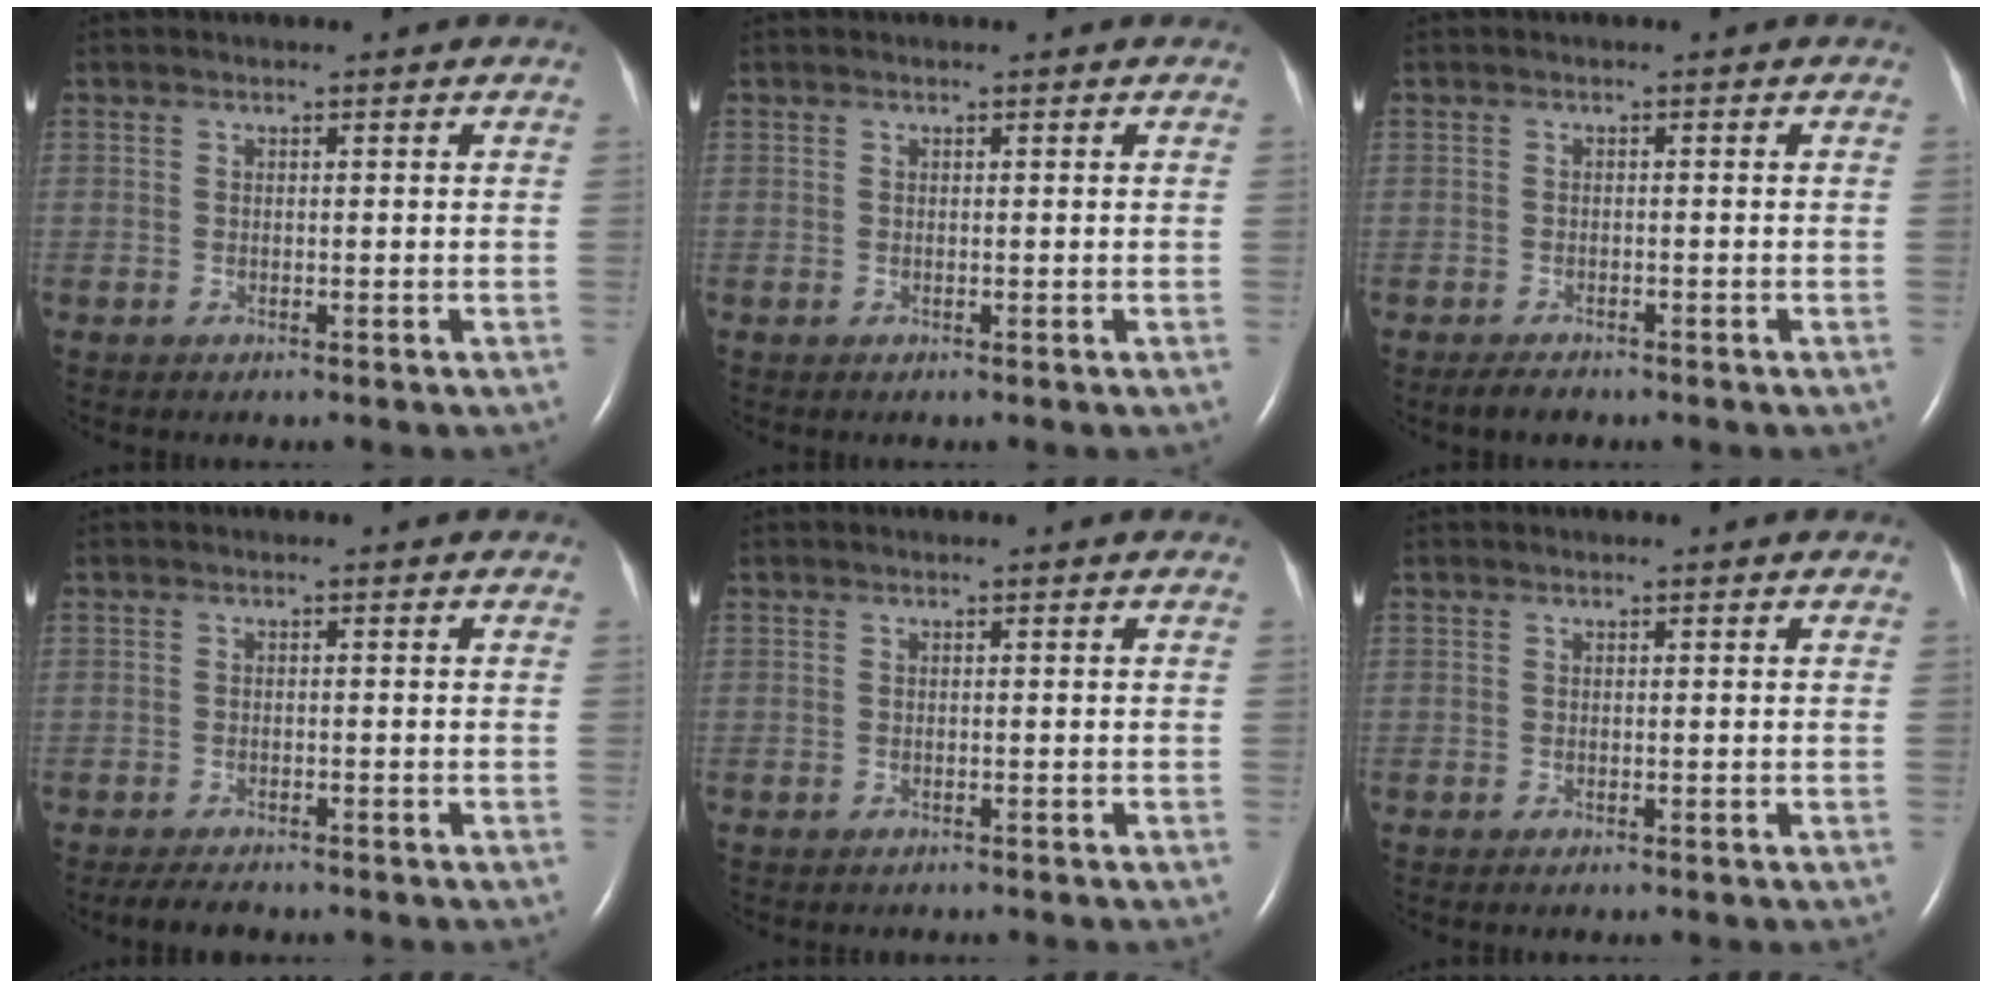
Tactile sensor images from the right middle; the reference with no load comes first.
{"total": 0.0}
{"total": 1.9, "force": [-1.6, 0.7, 0.8], "torque": [-0.024, -0.003, -0.023]}
{"total": 3.1, "force": [-2.6, 0.8, 1.3], "torque": [-0.027, -0.008, -0.039]}
{"total": 1.1, "force": [-0.9, 0.3, 0.4], "torque": [-0.016, -0.003, -0.009]}
{"total": 0.0}